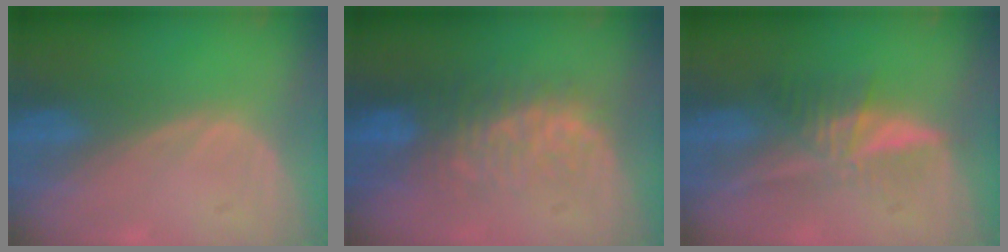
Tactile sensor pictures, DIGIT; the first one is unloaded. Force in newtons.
{"total": 9.1, "press": 8.0, "slide": 4.5}
{"total": 5.8, "press": 5.4, "slide": 2.1}